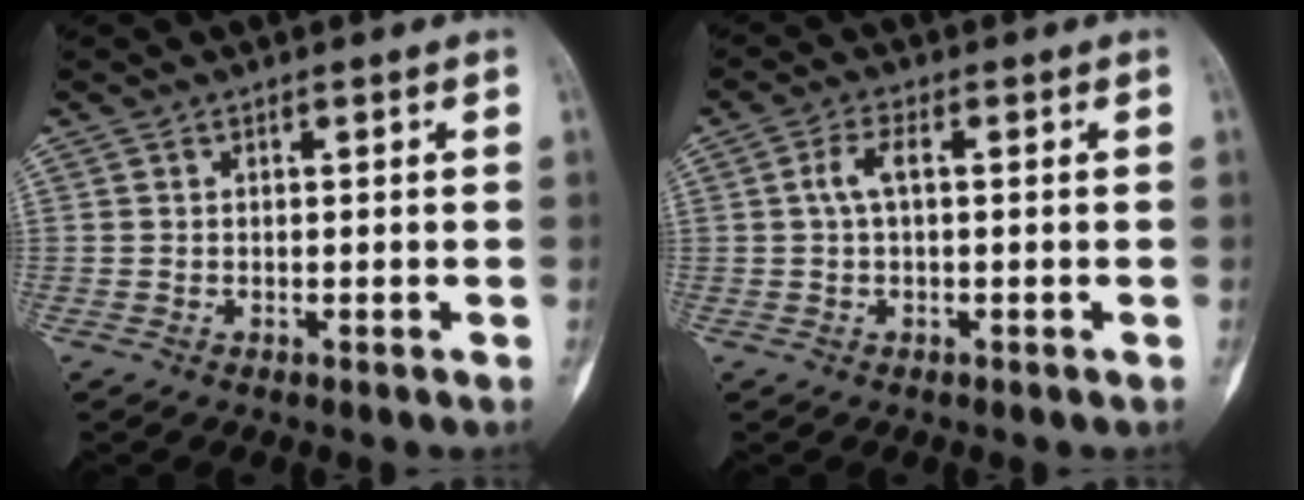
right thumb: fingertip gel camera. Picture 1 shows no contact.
{"total": 3.4, "force": [0.4, 1.4, 3.1], "torque": [-0.071, 0.010, 0.006]}